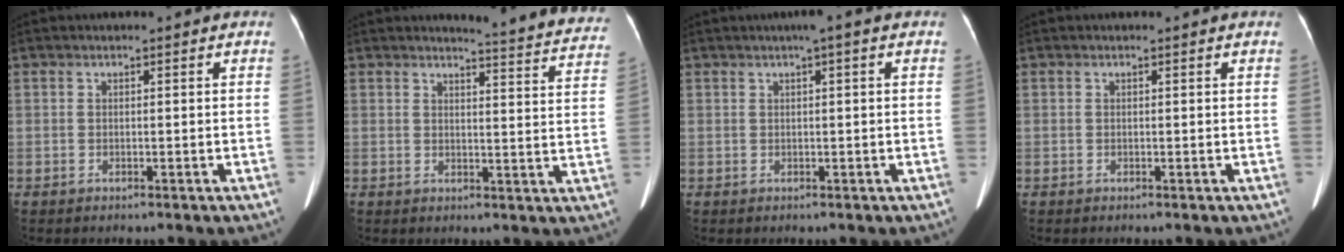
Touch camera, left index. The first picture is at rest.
{"total": 13.8, "force": [13.6, 0.4, 2.6], "torque": [-0.016, -0.083, 0.125]}
{"total": 2.1, "force": [1.1, -0.2, 1.8], "torque": [-0.033, 0.009, 0.016]}
{"total": 0.7, "force": [0.6, 0.1, 0.1], "torque": [-0.010, 0.005, 0.005]}